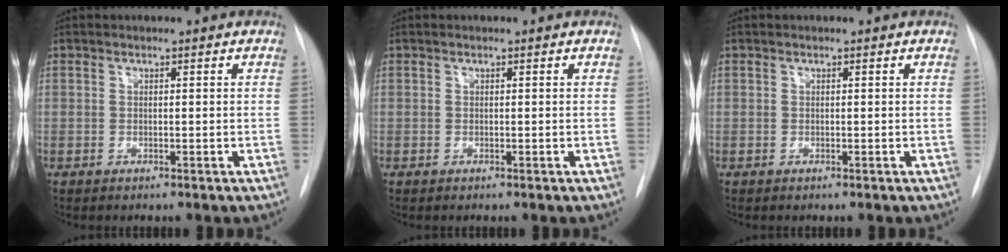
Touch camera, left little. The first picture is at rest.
{"total": 0.0}
{"total": 0.0}